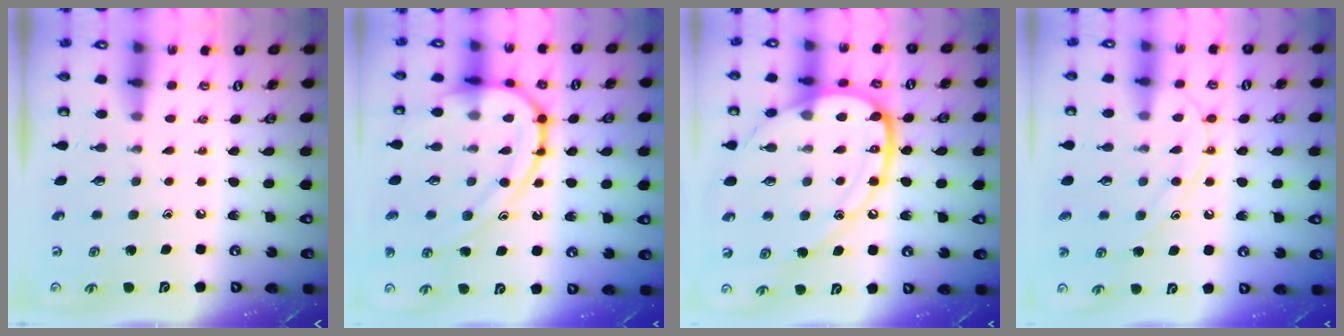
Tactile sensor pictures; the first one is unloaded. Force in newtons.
{"total": 16.5, "press": 16.5, "slide": 0.8}
{"total": 18.4, "press": 18.3, "slide": 1.9}
{"total": 11.9, "press": 11.8, "slide": 1.1}